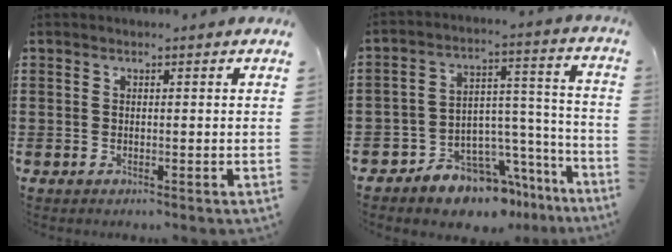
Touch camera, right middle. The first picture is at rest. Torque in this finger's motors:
{"motor_torque": [1.85, -0.29, 0.20, 0.12]}